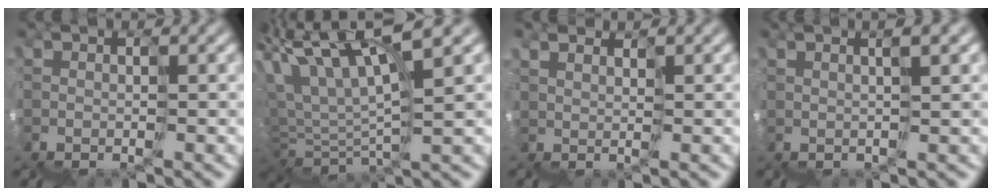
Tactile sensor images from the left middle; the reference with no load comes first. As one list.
[{"total": 4.6, "force": [4.5, -0.7, 0.8], "torque": [-0.045, 0.040, 0.073]}, {"total": 3.5, "force": [1.7, -1.3, -2.8], "torque": [0.029, 0.023, 0.031]}, {"total": 2.9, "force": [1.9, 0.7, 2.0], "torque": [-0.009, 0.036, 0.028]}]